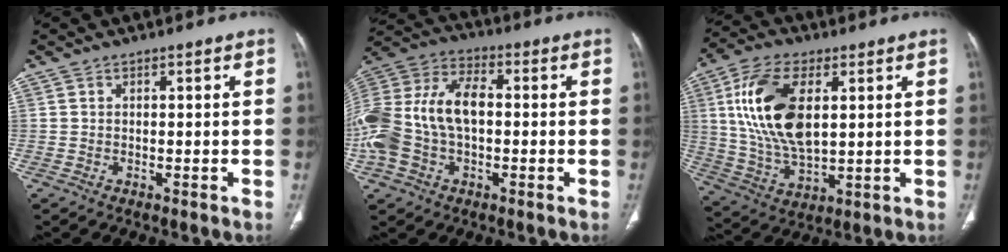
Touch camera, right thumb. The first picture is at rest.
{"total": 20.0, "force": [-0.8, 12.9, 15.3], "torque": [-0.352, 0.038, -0.013]}
{"total": 18.0, "force": [4.5, 8.8, 15.0], "torque": [-0.297, -0.011, 0.091]}